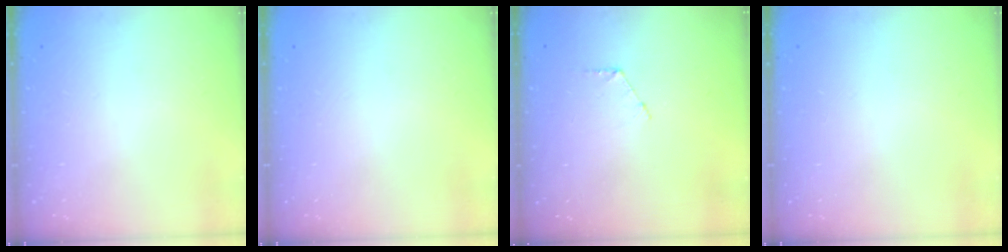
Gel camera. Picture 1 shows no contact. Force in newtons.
{"total": 0.0}
{"total": 4.6, "press": 4.6, "slide": 0.4}
{"total": 0.0}